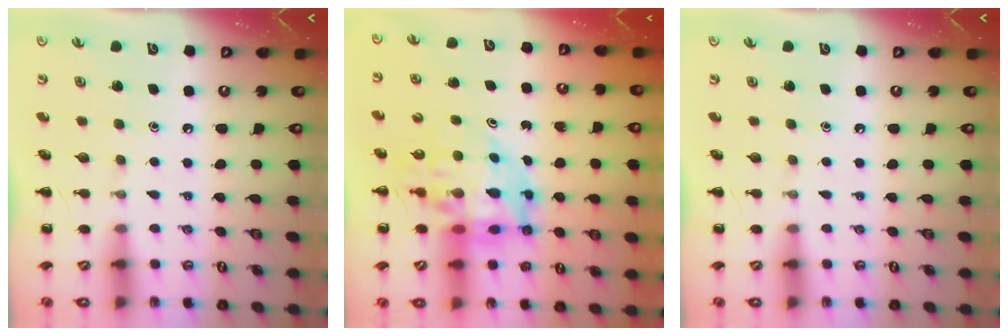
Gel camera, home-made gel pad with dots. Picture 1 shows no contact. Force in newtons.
{"total": 13.5, "press": 13.0, "slide": 3.8}
{"total": 0.0}